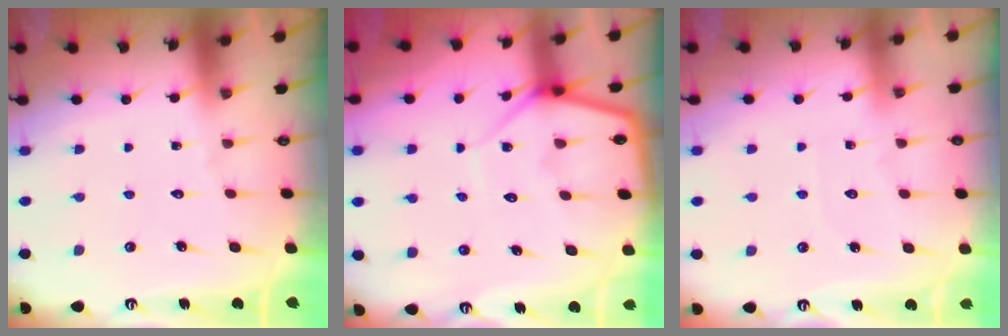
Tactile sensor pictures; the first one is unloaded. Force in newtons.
{"total": 8.2, "press": 8.1, "slide": 0.7}
{"total": 3.4, "press": 3.4, "slide": 0.4}